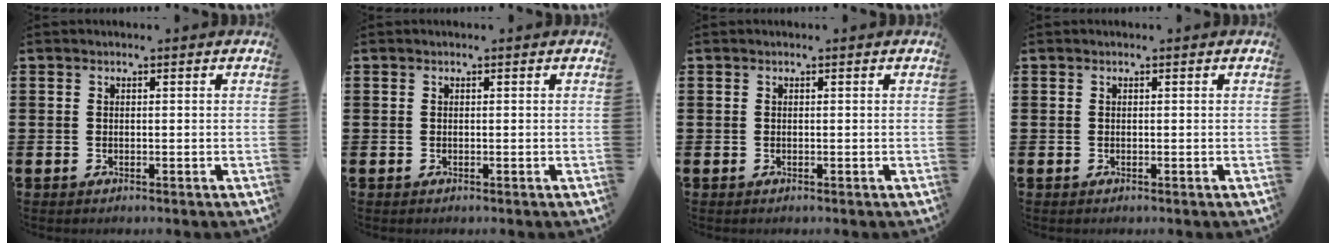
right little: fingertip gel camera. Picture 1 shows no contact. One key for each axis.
{"total": 0.0}
{"total": 0.0}
{"total": 0.0}